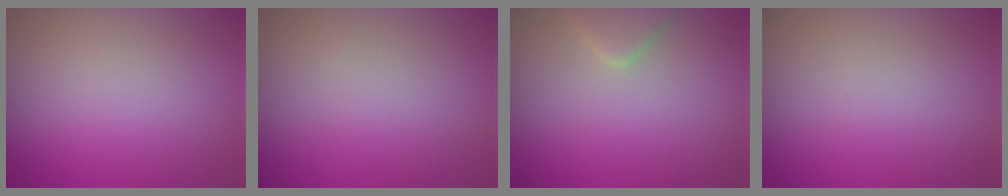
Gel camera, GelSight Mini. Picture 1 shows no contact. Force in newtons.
{"total": 0.0}
{"total": 2.1, "press": 2.1, "slide": 0.2}
{"total": 0.0}